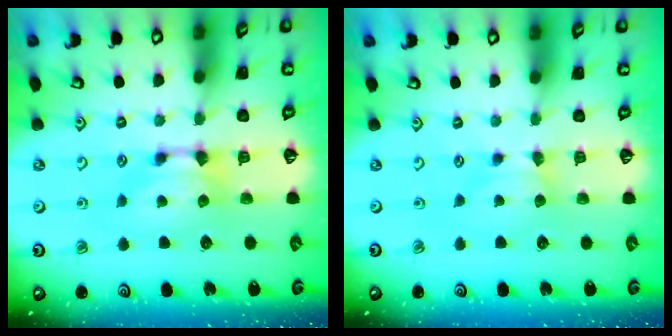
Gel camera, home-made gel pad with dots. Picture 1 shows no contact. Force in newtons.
{"total": 2.0, "press": 2.0, "slide": 0.5}